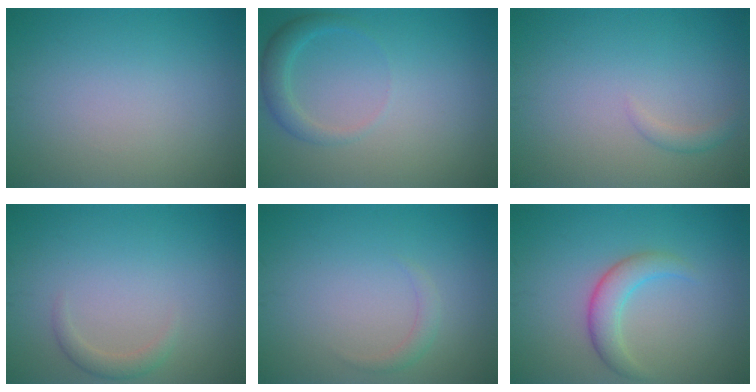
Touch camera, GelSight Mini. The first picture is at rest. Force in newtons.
{"total": 2.1, "press": 2.1, "slide": 0.2}
{"total": 1.0, "press": 1.0, "slide": 0.0}
{"total": 1.4, "press": 1.4, "slide": 0.1}
{"total": 1.0, "press": 1.0, "slide": 0.1}
{"total": 3.0, "press": 3.0, "slide": 0.1}